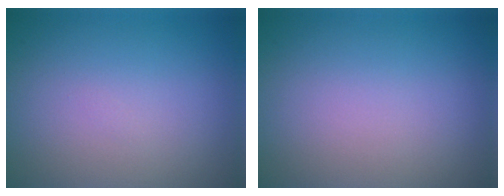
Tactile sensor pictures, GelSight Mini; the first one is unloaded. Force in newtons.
{"total": 0.0}